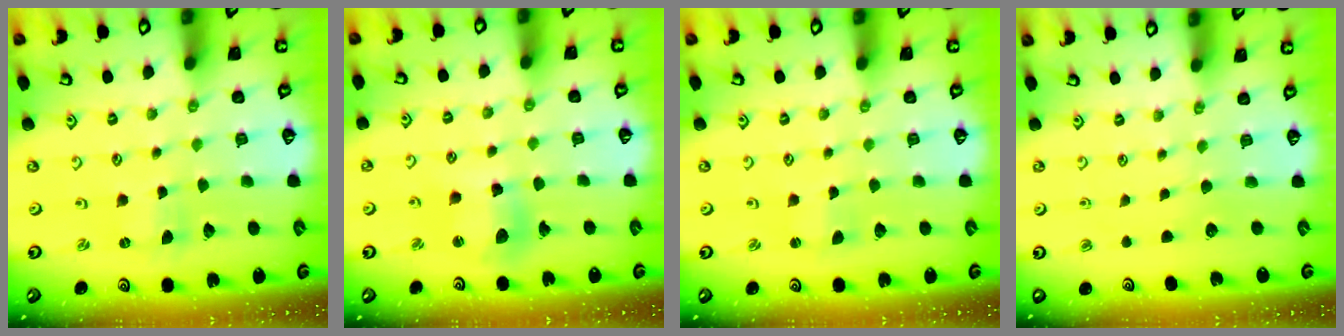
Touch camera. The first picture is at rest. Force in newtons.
{"total": 10.0, "press": 9.9, "slide": 1.3}
{"total": 1.4, "press": 1.4, "slide": 0.4}
{"total": 0.0}